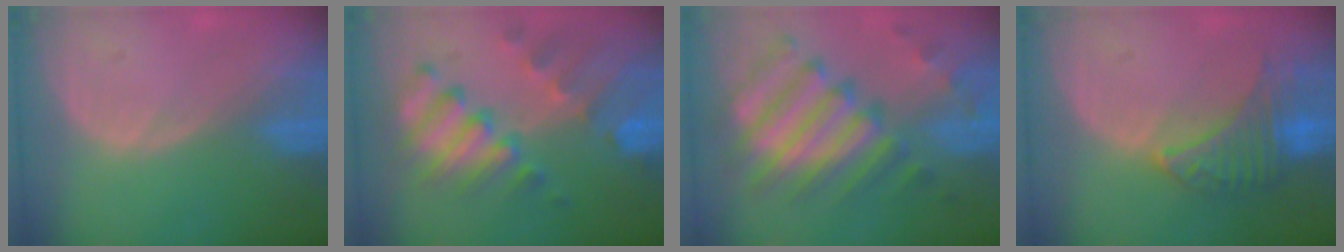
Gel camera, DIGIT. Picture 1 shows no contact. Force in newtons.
{"total": 10.4, "press": 9.0, "slide": 5.2}
{"total": 11.4, "press": 10.6, "slide": 4.4}
{"total": 7.0, "press": 6.8, "slide": 1.5}